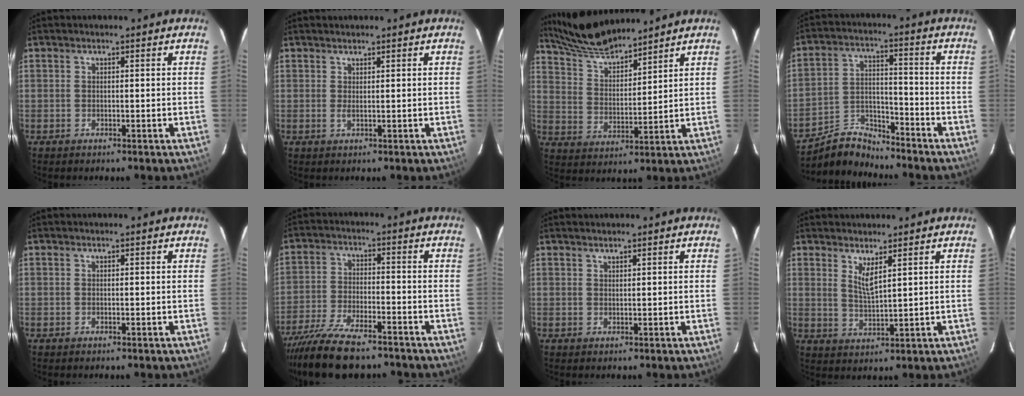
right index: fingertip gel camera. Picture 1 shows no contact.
{"total": 1.1, "force": [0.8, 0.0, 0.8], "torque": [-0.019, 0.001, 0.012]}
{"total": 12.2, "force": [11.1, 2.0, 4.5], "torque": [-0.087, 0.010, 0.209]}
{"total": 8.4, "force": [-8.0, 2.3, 1.1], "torque": [-0.031, 0.027, -0.151]}
{"total": 0.0}
{"total": 14.2, "force": [-11.8, 3.6, 7.1], "torque": [-0.158, -0.033, -0.204]}
{"total": 1.0, "force": [0.9, 0.0, 0.3], "torque": [-0.006, 0.002, 0.016]}
{"total": 3.7, "force": [2.4, 0.4, 2.8], "torque": [-0.053, -0.010, 0.043]}